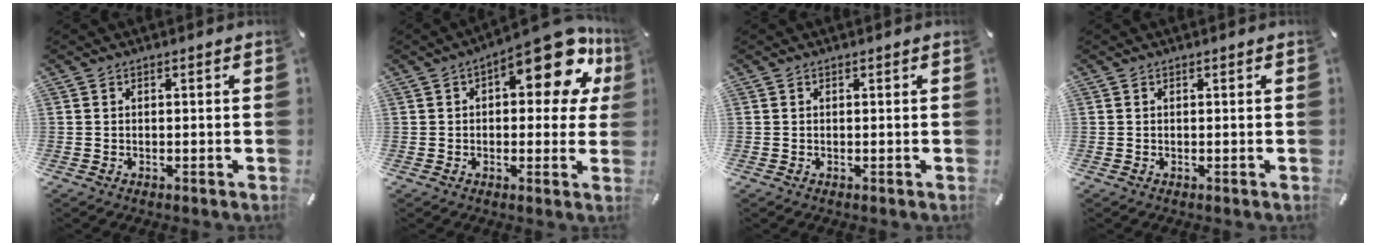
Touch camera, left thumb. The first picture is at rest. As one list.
[{"total": 16.0, "force": [7.1, 7.0, 12.6], "torque": [-0.148, -0.049, 0.111]}, {"total": 0.0}, {"total": 0.0}]